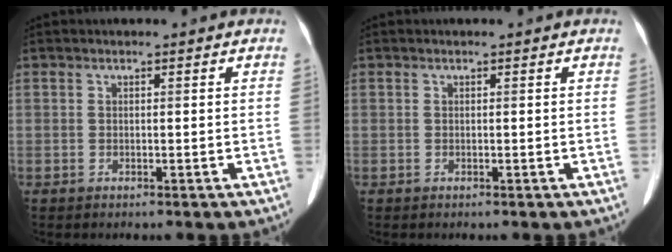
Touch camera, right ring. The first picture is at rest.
{"total": 0.0}